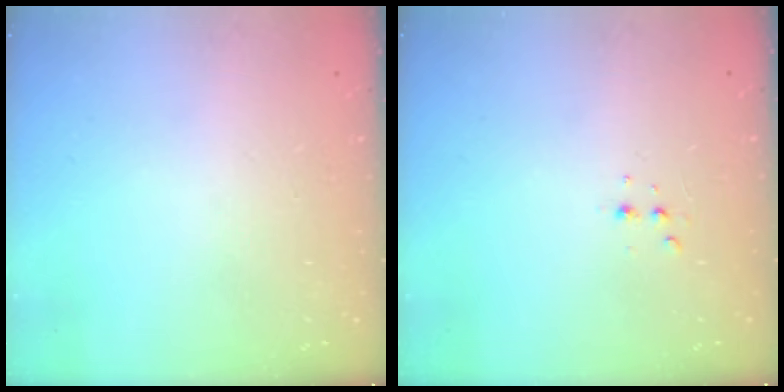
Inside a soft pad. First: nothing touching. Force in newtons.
{"total": 3.1, "press": 3.0, "slide": 0.6}